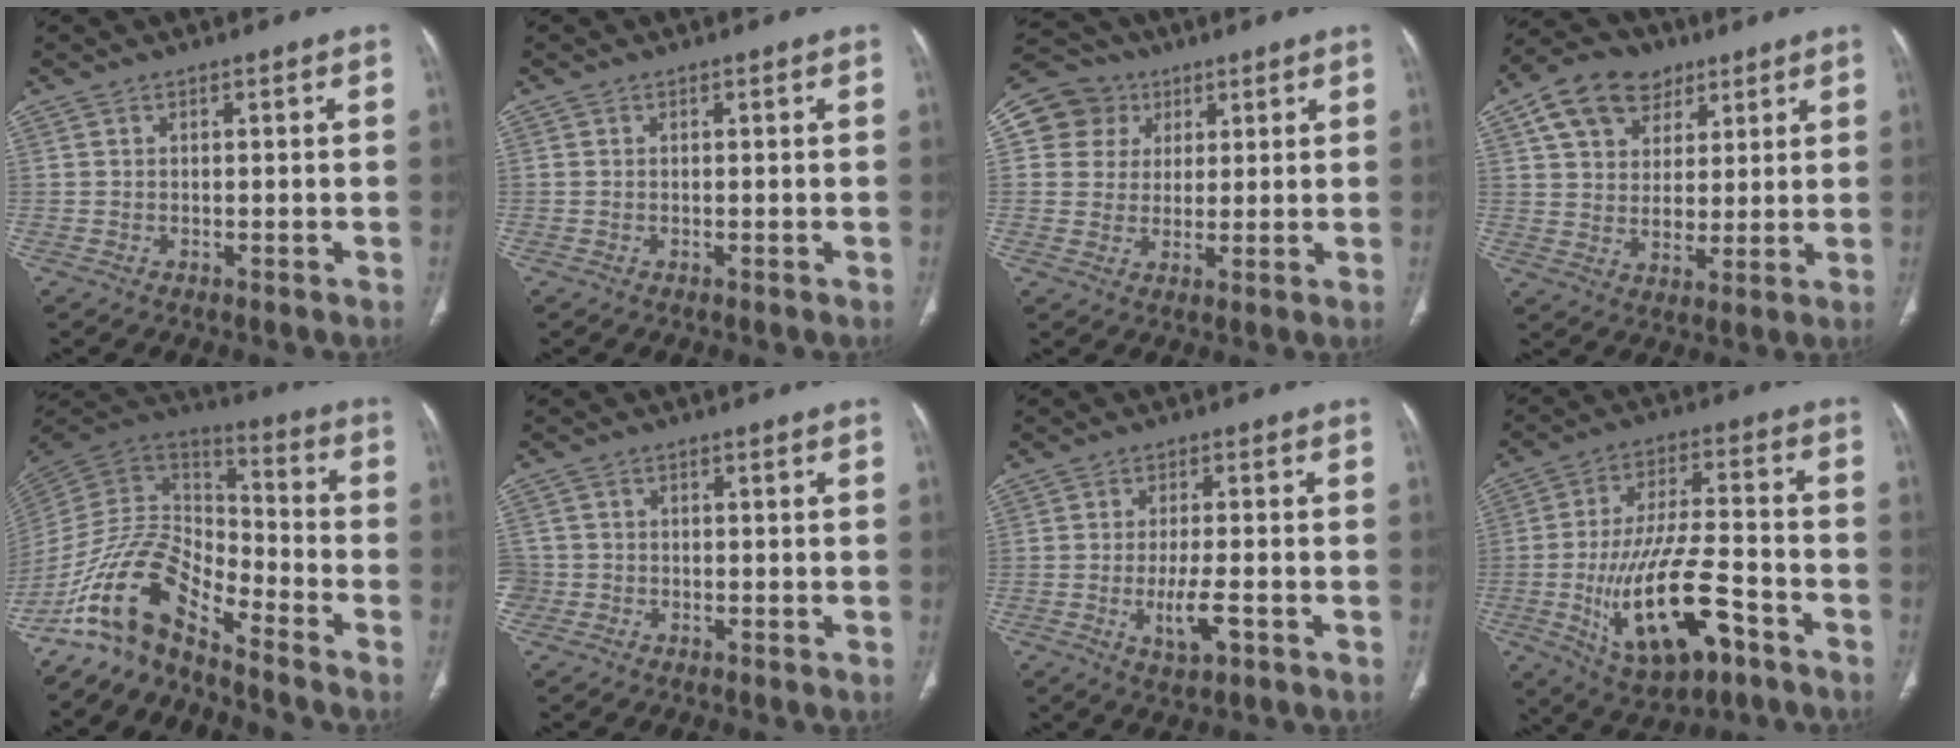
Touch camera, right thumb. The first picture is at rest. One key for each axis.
{"total": 0.0}
{"total": 9.1, "fx": 3.1, "fy": 8.4, "fz": 1.7, "tx": -0.001, "ty": 0.003, "tz": 0.050}
{"total": 13.9, "fx": 6.9, "fy": 10.0, "fz": 6.8, "tx": -0.093, "ty": -0.011, "tz": 0.121}
{"total": 14.8, "fx": -11.0, "fy": 5.7, "fz": 8.0, "tx": -0.138, "ty": 0.099, "tz": -0.221}
{"total": 3.8, "fx": -1.4, "fy": 3.5, "fz": 0.7, "tx": -0.015, "ty": 0.017, "tz": -0.032}
{"total": 5.7, "fx": -1.9, "fy": 1.8, "fz": 5.1, "tx": -0.092, "ty": -0.003, "tz": -0.030}
{"total": 18.6, "fx": -7.3, "fy": 7.6, "fz": 15.3, "tx": -0.274, "ty": 0.033, "tz": -0.111}